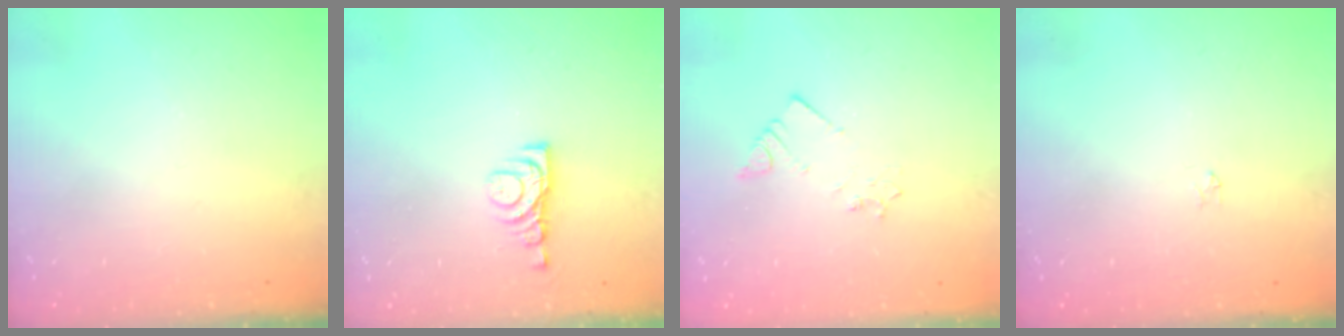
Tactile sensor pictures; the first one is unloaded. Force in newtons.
{"total": 5.0, "press": 4.9, "slide": 0.7}
{"total": 2.7, "press": 2.7, "slide": 0.3}
{"total": 2.2, "press": 2.2, "slide": 0.3}